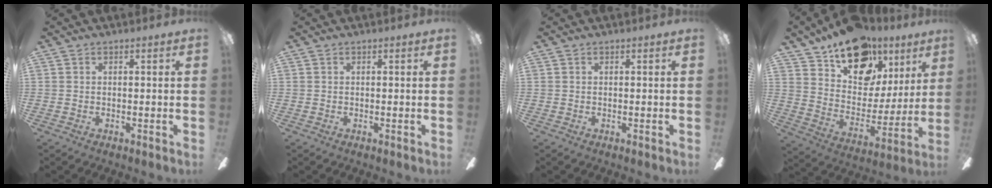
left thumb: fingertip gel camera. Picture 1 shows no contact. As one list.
[{"total": 0.0}, {"total": 0.0}, {"total": 19.7, "force": [13.0, 11.7, 9.0], "torque": [-0.139, -0.071, 0.235]}]